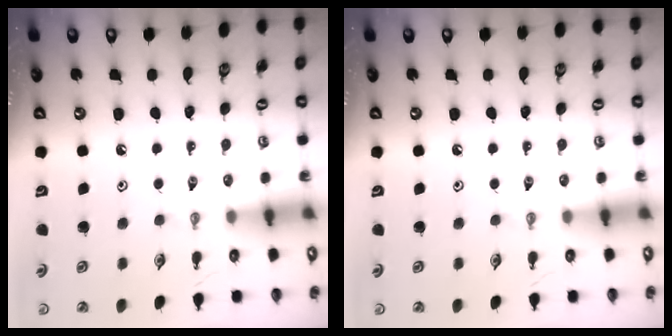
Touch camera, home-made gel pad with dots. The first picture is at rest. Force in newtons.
{"total": 0.0}